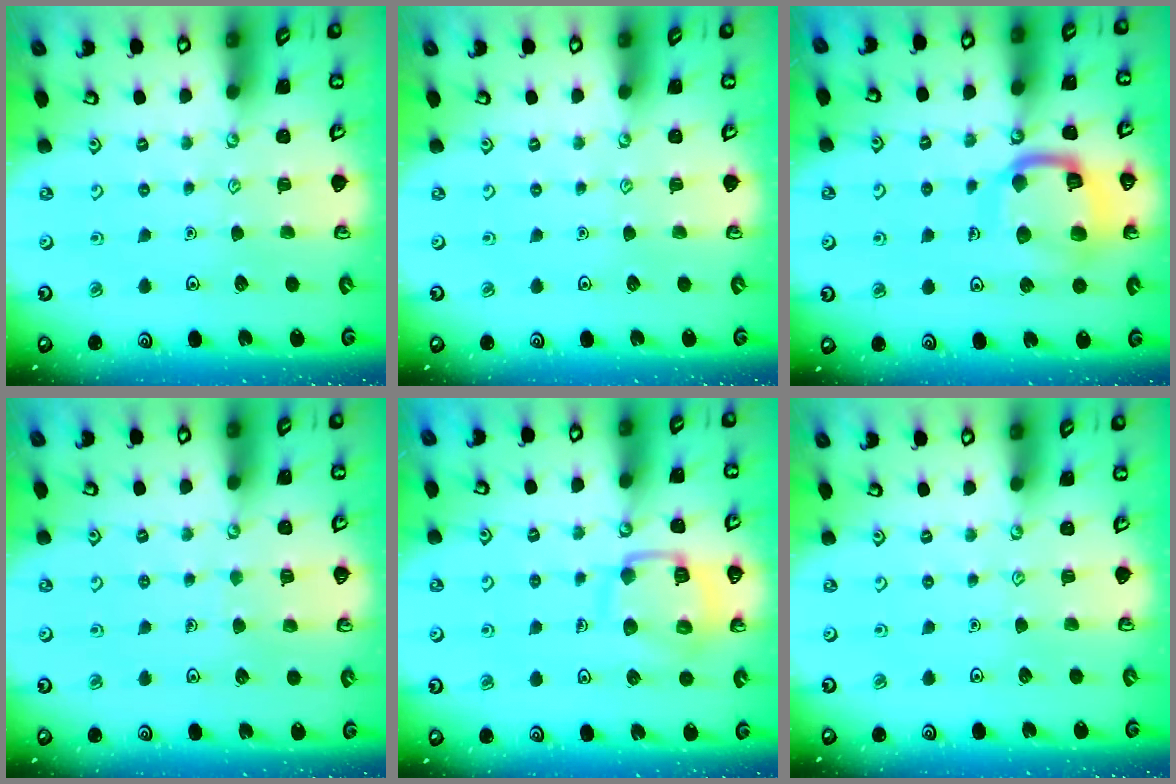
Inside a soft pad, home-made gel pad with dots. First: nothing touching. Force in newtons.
{"total": 0.0}
{"total": 14.6, "press": 14.5, "slide": 1.6}
{"total": 3.8, "press": 3.7, "slide": 0.2}
{"total": 15.0, "press": 14.9, "slide": 1.5}
{"total": 0.0}